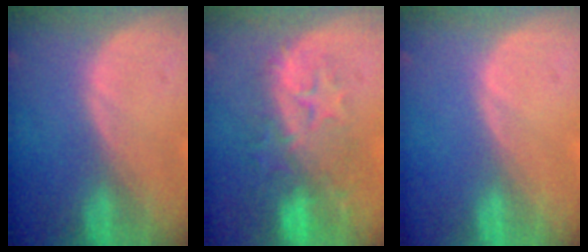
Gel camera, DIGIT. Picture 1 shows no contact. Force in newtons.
{"total": 10.1, "press": 8.7, "slide": 5.1}
{"total": 0.0}